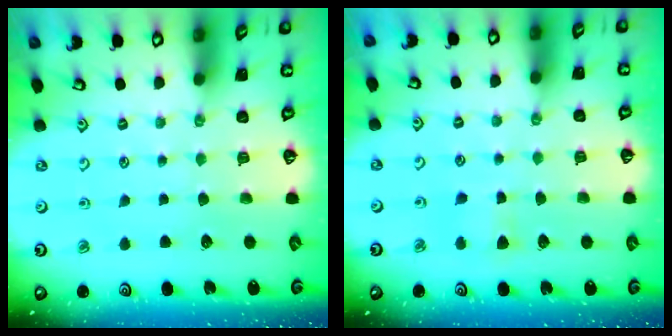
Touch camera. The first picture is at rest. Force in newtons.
{"total": 3.8, "press": 3.7, "slide": 0.6}